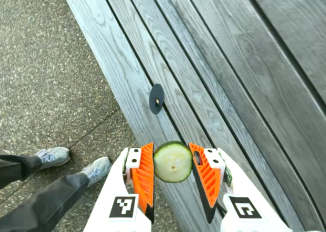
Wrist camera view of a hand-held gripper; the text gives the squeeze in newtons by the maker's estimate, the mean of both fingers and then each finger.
{"total": 11.2, "left": 11.5, "right": 11.0}